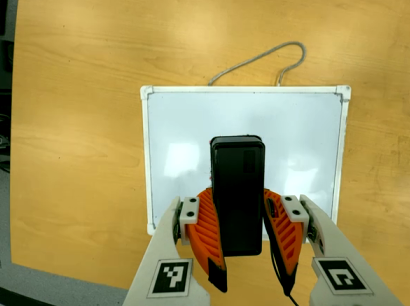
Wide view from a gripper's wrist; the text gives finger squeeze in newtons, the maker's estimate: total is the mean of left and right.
{"total": 8.2, "left": 7.1, "right": 9.3}